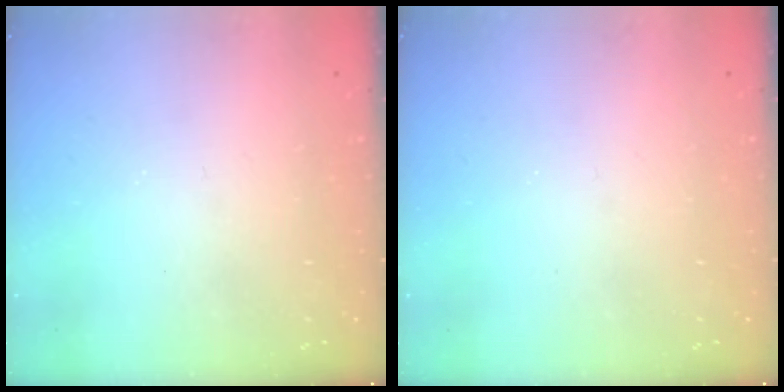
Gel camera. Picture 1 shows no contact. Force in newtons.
{"total": 0.0}